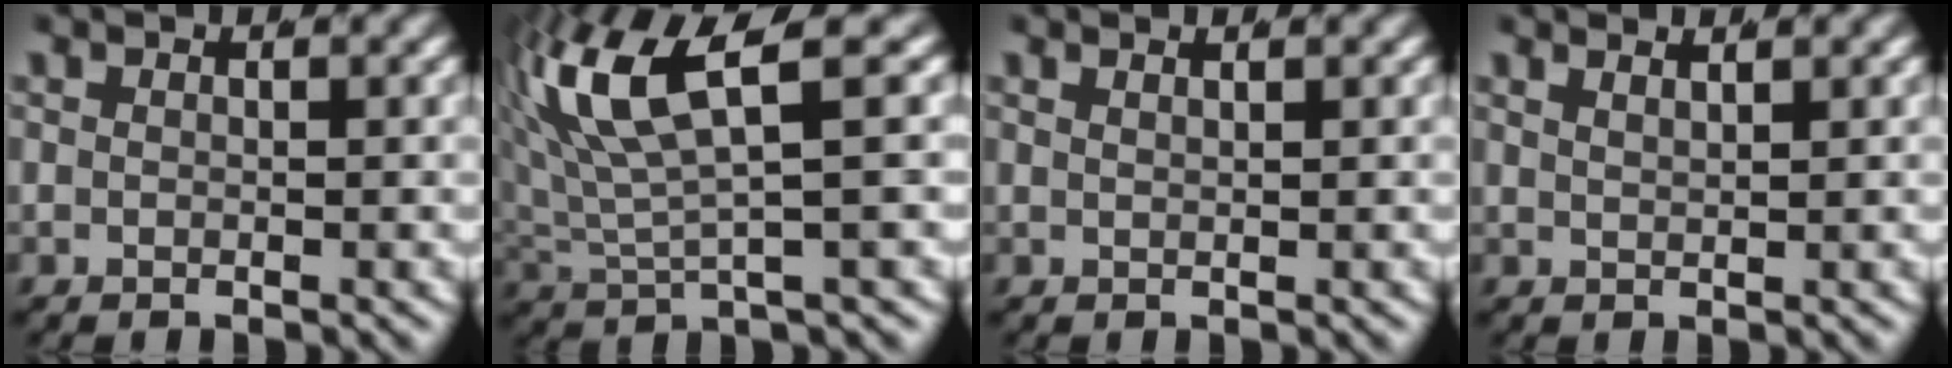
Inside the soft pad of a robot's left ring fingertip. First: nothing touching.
{"total": 8.3, "force": [2.7, 3.8, 6.8], "torque": [-0.163, -0.010, 0.055]}
{"total": 1.1, "force": [0.9, -0.4, 0.4], "torque": [-0.005, -0.003, 0.020]}
{"total": 2.0, "force": [1.9, 0.0, 0.8], "torque": [-0.011, -0.001, 0.036]}